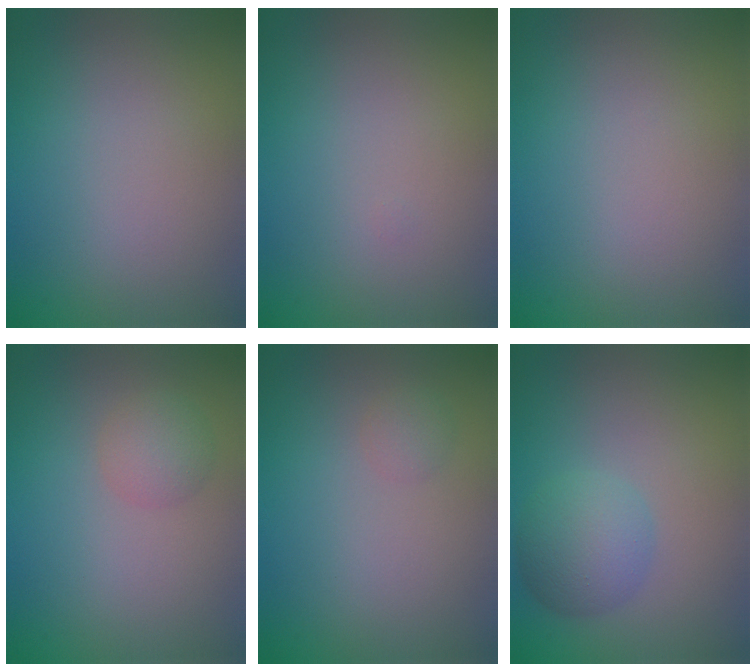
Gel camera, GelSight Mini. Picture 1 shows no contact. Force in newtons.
{"total": 0.0}
{"total": 0.0}
{"total": 2.1, "press": 2.1, "slide": 0.1}
{"total": 1.0, "press": 1.0, "slide": 0.0}
{"total": 4.0, "press": 4.0, "slide": 0.1}